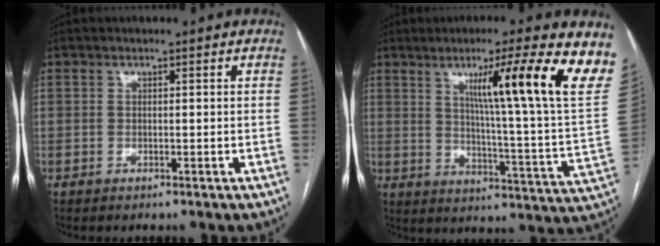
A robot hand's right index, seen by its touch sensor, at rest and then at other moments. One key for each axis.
{"total": 21.4, "fx": 12.3, "fy": -1.3, "fz": 17.5, "tx": -0.213, "ty": -0.030, "tz": 0.159}